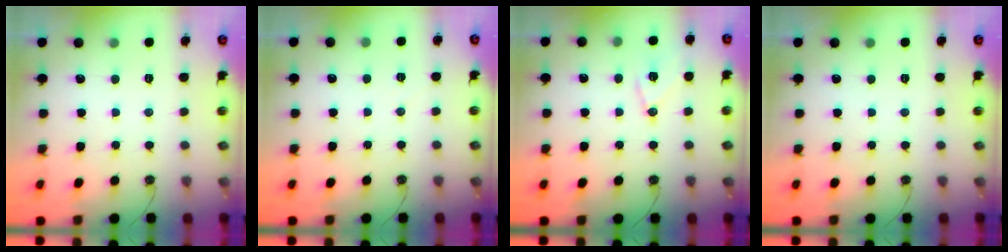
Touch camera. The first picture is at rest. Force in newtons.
{"total": 3.3, "press": 3.2, "slide": 0.9}
{"total": 9.9, "press": 9.9, "slide": 0.9}
{"total": 0.0}